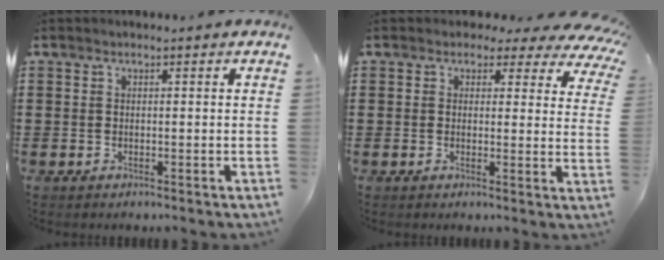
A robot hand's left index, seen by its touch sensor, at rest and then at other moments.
{"total": 2.9, "force": [1.9, 1.8, 1.2], "torque": [-0.021, -0.011, 0.028]}